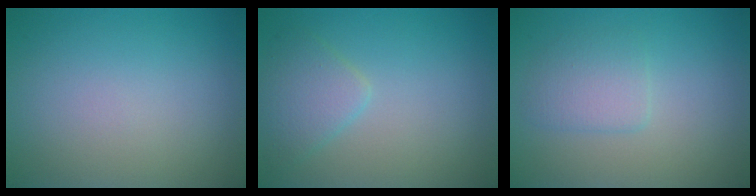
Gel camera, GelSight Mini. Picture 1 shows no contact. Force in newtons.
{"total": 2.6, "press": 2.6, "slide": 0.1}
{"total": 2.1, "press": 2.1, "slide": 0.0}